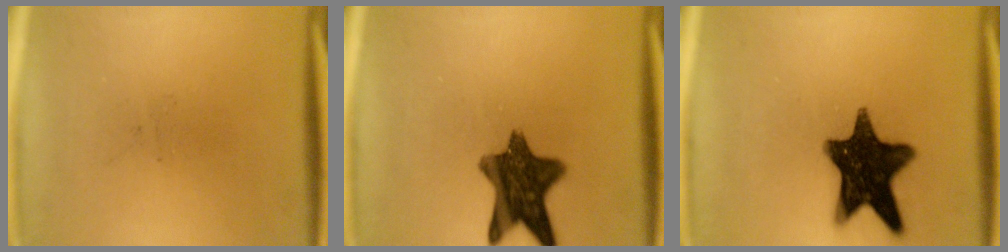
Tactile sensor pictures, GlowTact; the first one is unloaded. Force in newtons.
{"total": 11.2}
{"total": 15.3}